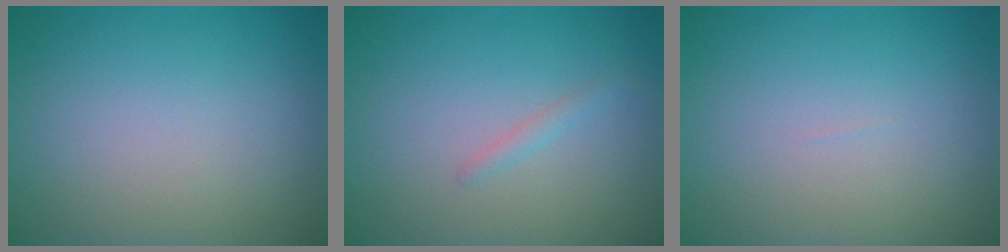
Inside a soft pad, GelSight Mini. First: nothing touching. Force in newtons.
{"total": 0.8, "press": 0.8, "slide": 0.1}
{"total": 0.0}